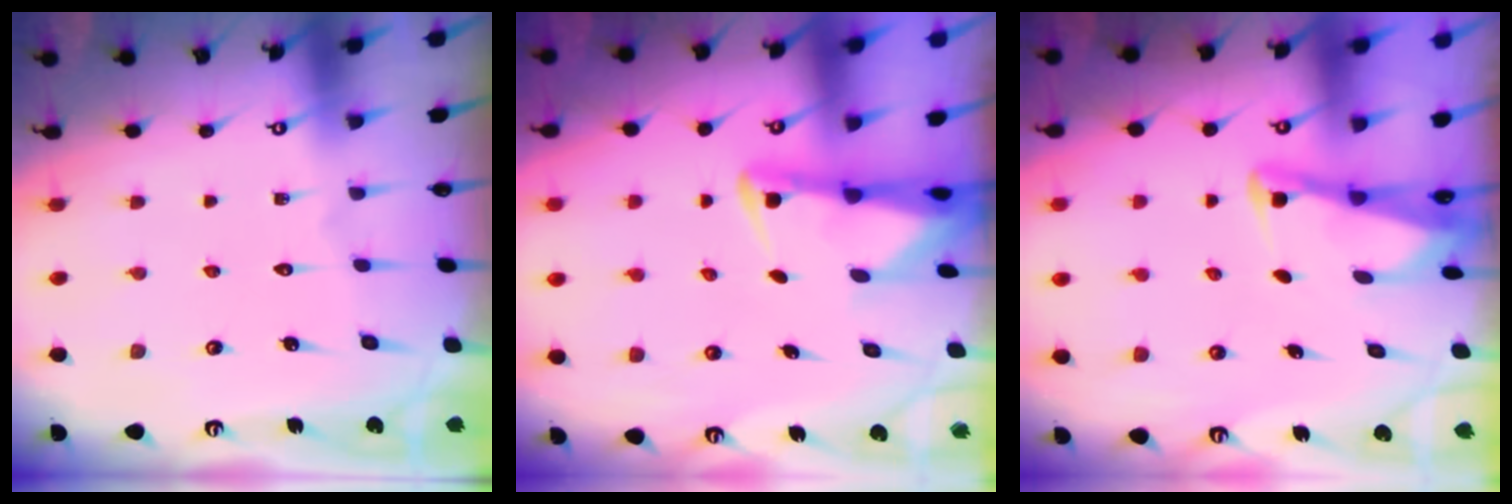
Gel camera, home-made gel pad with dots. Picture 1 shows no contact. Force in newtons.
{"total": 2.5, "press": 2.4, "slide": 0.6}
{"total": 2.9, "press": 2.9, "slide": 0.4}